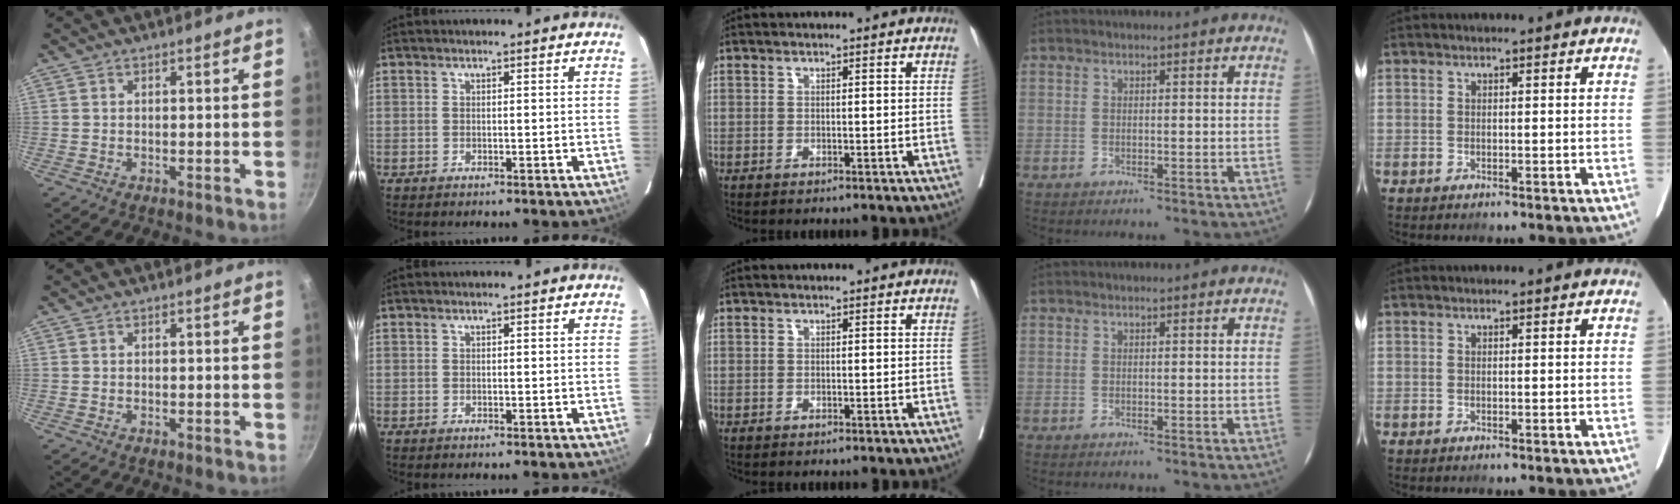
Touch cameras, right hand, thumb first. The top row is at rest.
{}